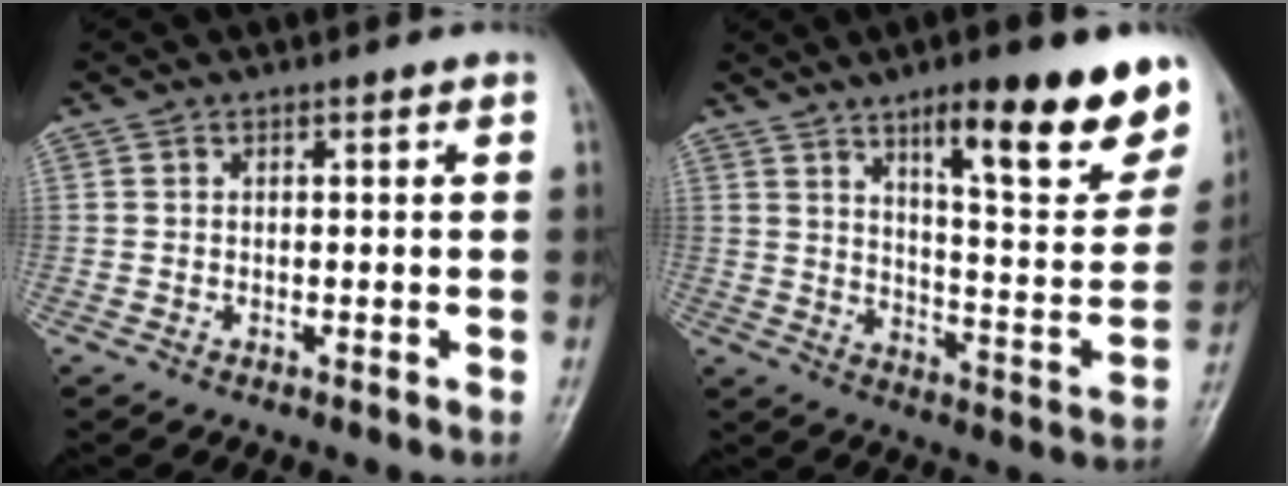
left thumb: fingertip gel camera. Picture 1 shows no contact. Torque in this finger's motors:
{"motor_torque": [0.70, 0.69, 1.48, -1.29, 0.32]}